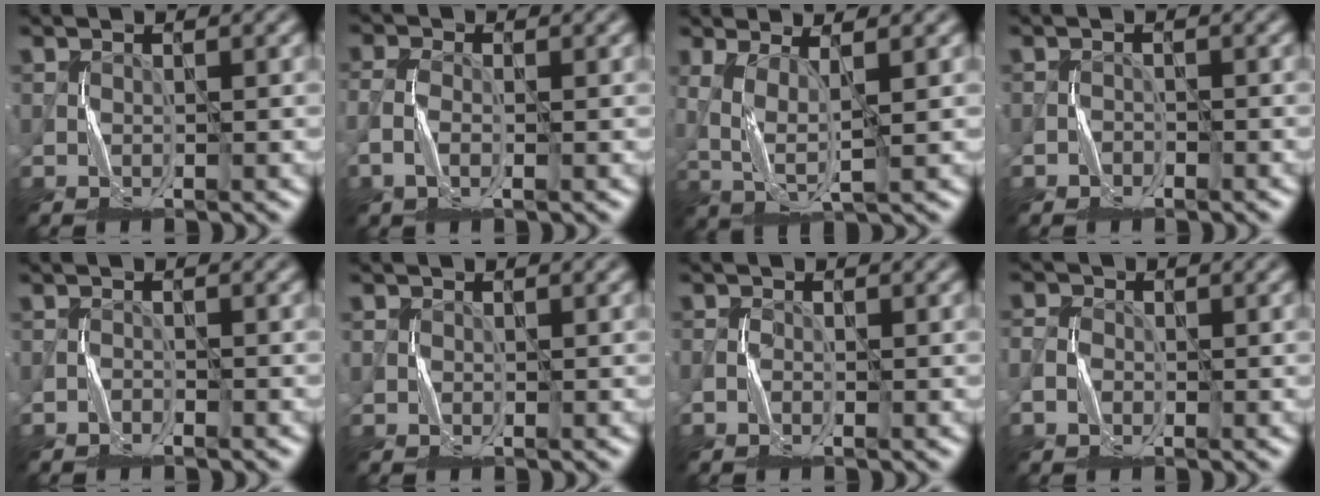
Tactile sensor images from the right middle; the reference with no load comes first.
{"total": 2.0, "force": [-0.9, 1.0, 1.5], "torque": [-0.040, 0.002, -0.021]}
{"total": 3.5, "force": [0.7, 0.7, 3.4], "torque": [-0.080, -0.002, 0.019]}
{"total": 0.9, "force": [-0.8, 0.4, -0.2], "torque": [0.005, 0.003, -0.014]}
{"total": 1.0, "force": [-1.0, 0.2, 0.0], "torque": [0.000, 0.004, -0.017]}
{"total": 0.6, "force": [-0.1, 0.6, -0.1], "torque": [0.002, 0.000, -0.002]}
{"total": 0.9, "force": [-0.7, 0.5, 0.2], "torque": [-0.001, 0.003, -0.015]}
{"total": 2.1, "force": [-0.8, 1.7, 0.8], "torque": [-0.016, 0.000, -0.011]}